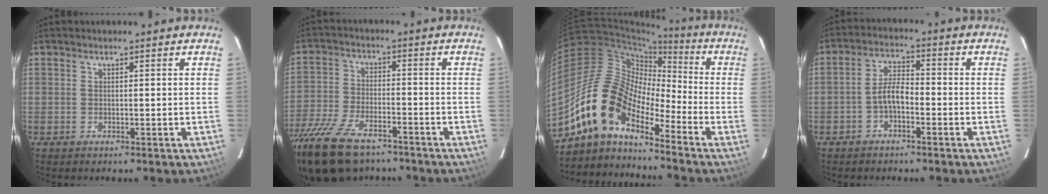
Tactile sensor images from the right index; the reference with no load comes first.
{"total": 16.9, "force": [-12.6, 7.0, 8.8], "torque": [-0.204, -0.034, -0.228]}
{"total": 14.1, "force": [-10.1, 5.6, 8.0], "torque": [-0.130, 0.011, -0.210]}
{"total": 4.5, "force": [-2.3, 1.9, 3.4], "torque": [-0.070, 0.015, -0.043]}